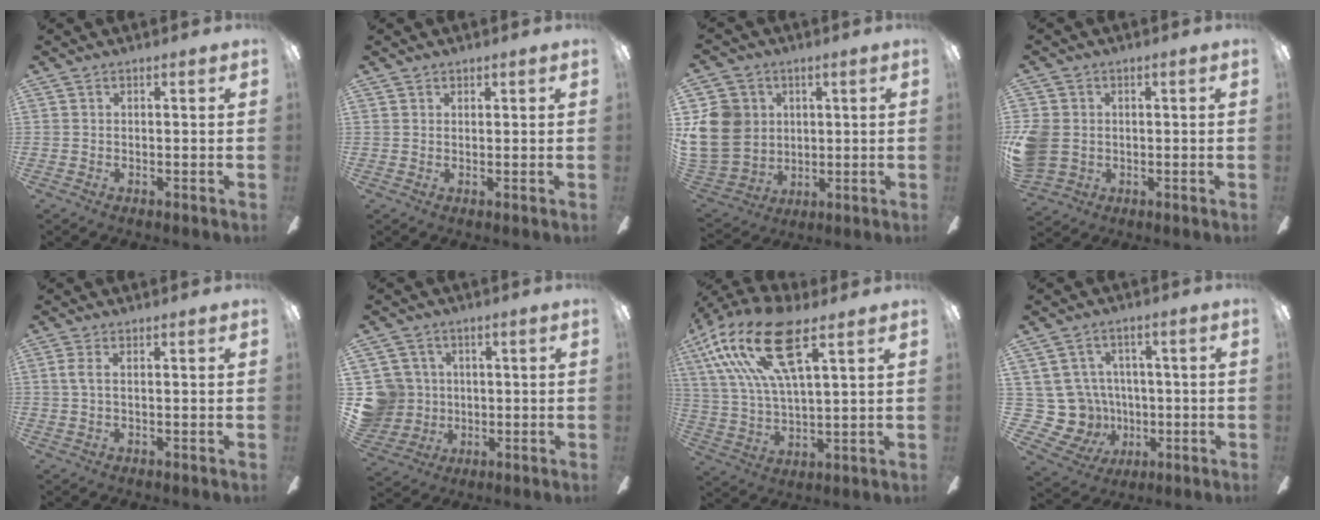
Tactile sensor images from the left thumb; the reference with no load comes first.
{"total": 1.1, "force": [1.0, 0.4, -0.1], "torque": [0.001, -0.001, 0.020]}
{"total": 14.0, "force": [2.4, 12.8, 5.2], "torque": [-0.133, 0.003, 0.053]}
{"total": 7.0, "force": [-0.1, 6.3, 3.2], "torque": [-0.082, 0.012, 0.001]}
{"total": 2.5, "force": [0.2, 0.7, 2.4], "torque": [-0.046, 0.004, 0.002]}
{"total": 9.3, "force": [0.8, 9.1, 1.7], "torque": [-0.072, 0.000, 0.025]}
{"total": 20.8, "force": [11.3, 7.1, 15.9], "torque": [-0.326, -0.039, 0.189]}
{"total": 12.8, "force": [-0.7, 12.1, 4.2], "torque": [-0.131, -0.005, 0.002]}